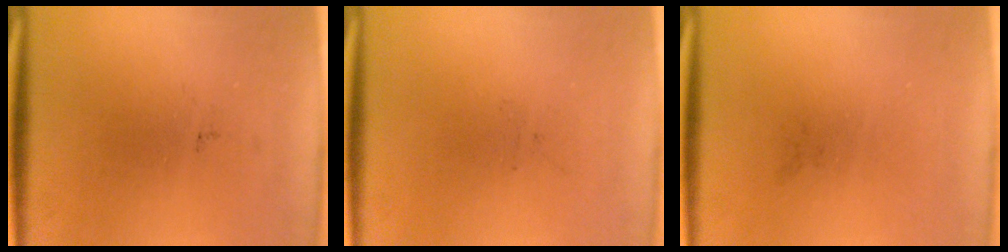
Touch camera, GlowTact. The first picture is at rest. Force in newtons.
{"total": 0.0}
{"total": 0.0}